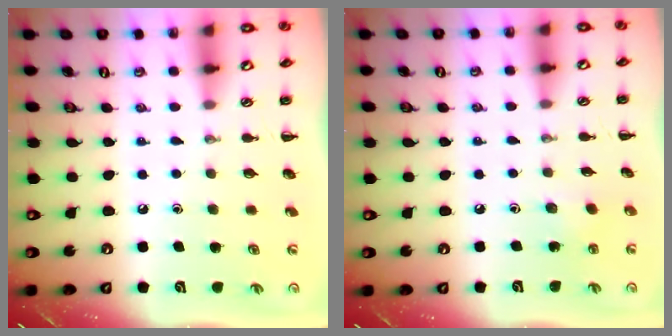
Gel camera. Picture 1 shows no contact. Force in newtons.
{"total": 2.6, "press": 2.5, "slide": 0.7}